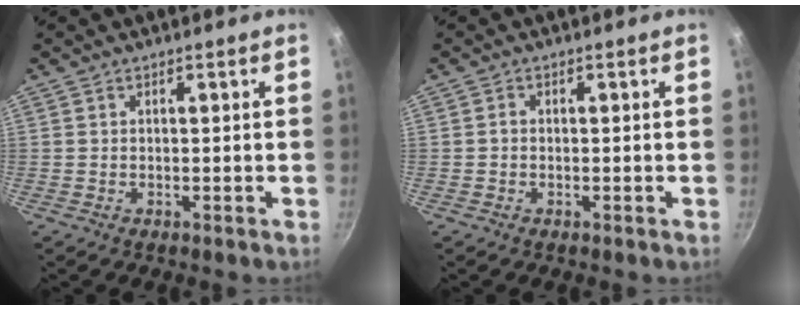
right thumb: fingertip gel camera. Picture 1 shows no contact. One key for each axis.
{"total": 0.7, "fx": -0.2, "fy": 0.6, "fz": 0.4, "tx": -0.006, "ty": 0.005, "tz": -0.004}